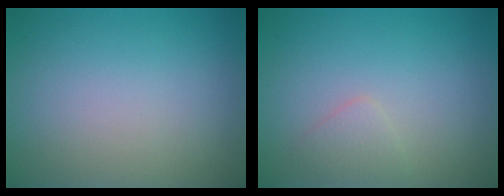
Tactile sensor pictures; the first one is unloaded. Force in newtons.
{"total": 1.2, "press": 1.2, "slide": 0.0}